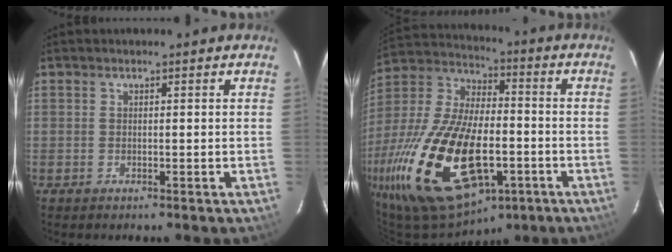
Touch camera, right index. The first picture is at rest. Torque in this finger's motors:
{"motor_torque": [2.14, 0.00, 1.05, 0.21]}